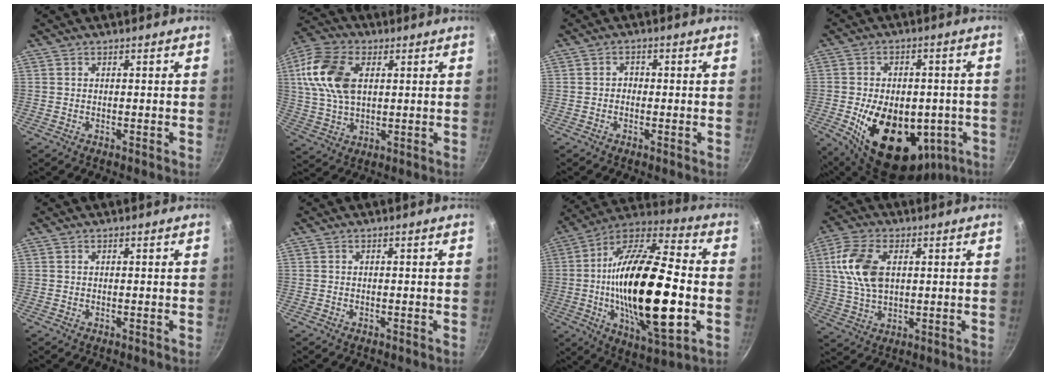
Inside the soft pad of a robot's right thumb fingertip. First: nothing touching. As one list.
[{"total": 13.9, "force": [3.2, 8.8, 10.3], "torque": [-0.189, 0.006, 0.054]}, {"total": 1.3, "force": [-0.5, 1.1, 0.5], "torque": [-0.002, 0.006, -0.011]}, {"total": 22.0, "force": [-5.4, 14.2, 15.9], "torque": [-0.223, 0.005, -0.059]}, {"total": 0.0}, {"total": 0.0}, {"total": 30.3, "force": [-3.1, 11.4, 27.9], "torque": [-0.500, 0.014, -0.057]}, {"total": 11.5, "force": [2.5, 6.9, 8.9], "torque": [-0.165, 0.002, 0.046]}]